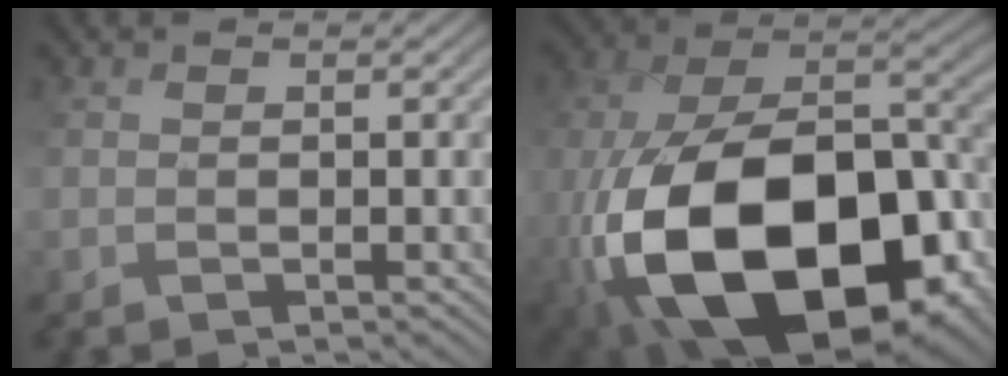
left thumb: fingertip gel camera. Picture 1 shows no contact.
{"total": 21.4, "force": [-7.0, 13.2, 15.2], "torque": [-0.336, -0.073, -0.064]}